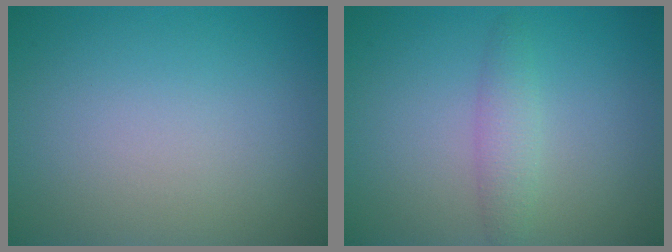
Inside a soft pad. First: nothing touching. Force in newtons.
{"total": 1.9, "press": 1.9, "slide": 0.0}